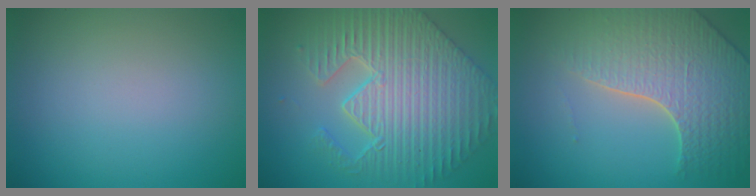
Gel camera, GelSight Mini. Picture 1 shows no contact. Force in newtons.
{"total": 7.3, "press": 6.0, "slide": 4.2}
{"total": 5.8, "press": 4.9, "slide": 3.0}